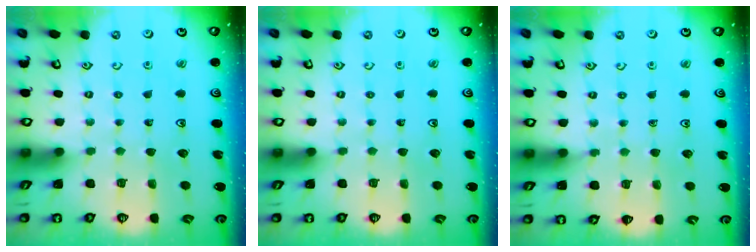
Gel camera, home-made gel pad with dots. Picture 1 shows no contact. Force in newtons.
{"total": 0.0}
{"total": 2.7, "press": 2.7, "slide": 0.4}